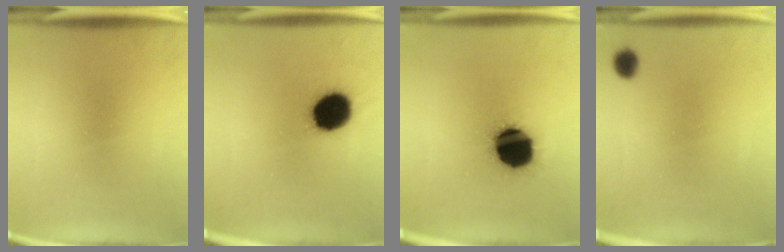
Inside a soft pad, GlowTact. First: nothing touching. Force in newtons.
{"total": 13.8}
{"total": 19.5}
{"total": 2.2}